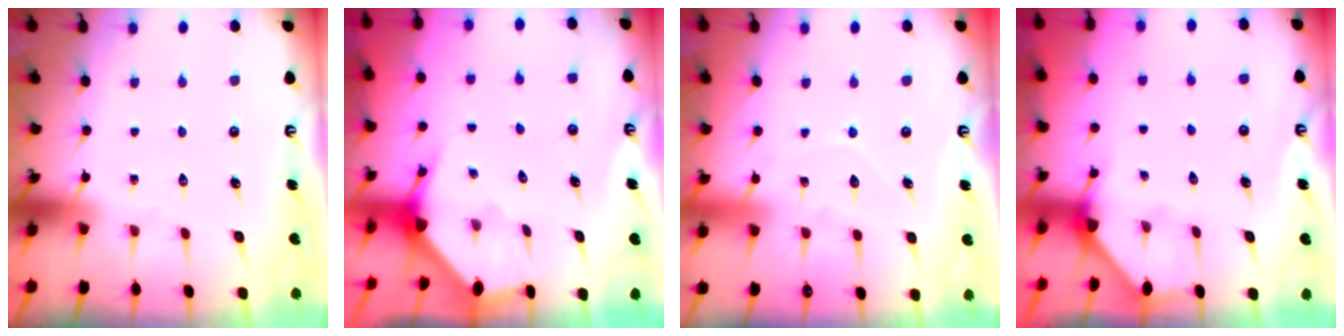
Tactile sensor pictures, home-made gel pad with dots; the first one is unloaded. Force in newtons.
{"total": 2.9, "press": 2.9, "slide": 0.3}
{"total": 6.3, "press": 6.3, "slide": 0.4}
{"total": 2.7, "press": 2.7, "slide": 0.2}